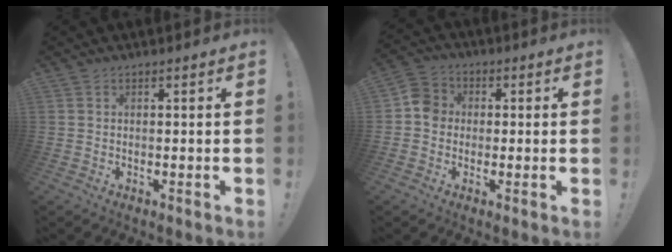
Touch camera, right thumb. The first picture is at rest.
{"total": 6.1, "force": [-0.7, 5.4, 2.8], "torque": [-0.037, 0.024, -0.010]}